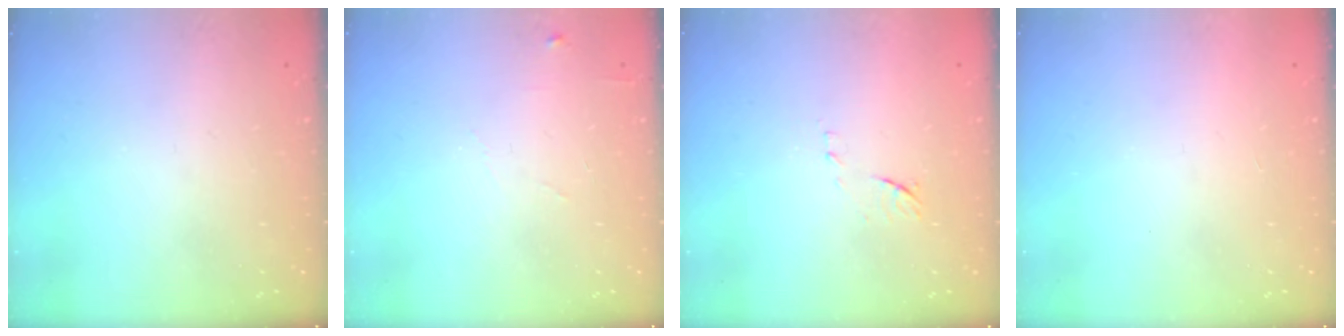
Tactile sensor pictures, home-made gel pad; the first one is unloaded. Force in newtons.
{"total": 4.6, "press": 4.6, "slide": 0.6}
{"total": 7.1, "press": 7.1, "slide": 0.7}
{"total": 1.6, "press": 1.5, "slide": 0.1}